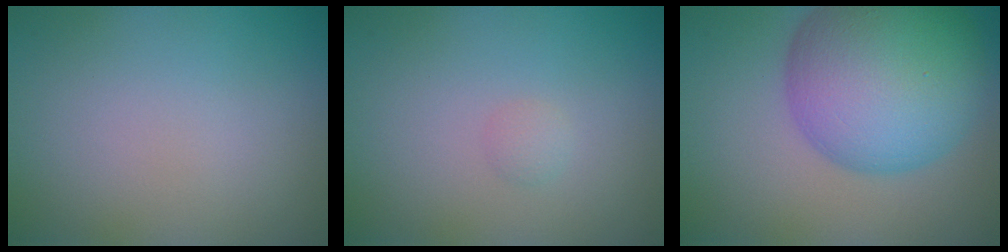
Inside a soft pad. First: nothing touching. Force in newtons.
{"total": 0.7, "press": 0.7, "slide": 0.0}
{"total": 12.5, "press": 12.5, "slide": 0.2}